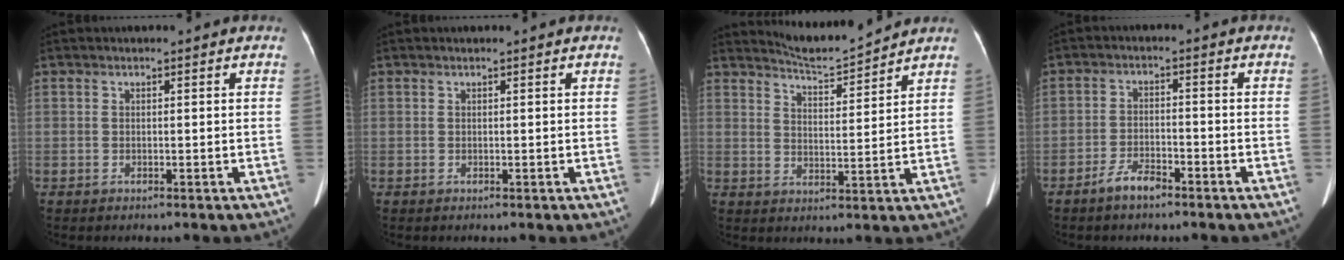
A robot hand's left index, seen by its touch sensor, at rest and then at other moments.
{"total": 0.0}
{"total": 6.6, "force": [6.6, -0.8, 0.4], "torque": [-0.020, -0.009, 0.113]}
{"total": 4.0, "force": [-3.1, 1.1, 2.2], "torque": [-0.046, 0.001, -0.058]}